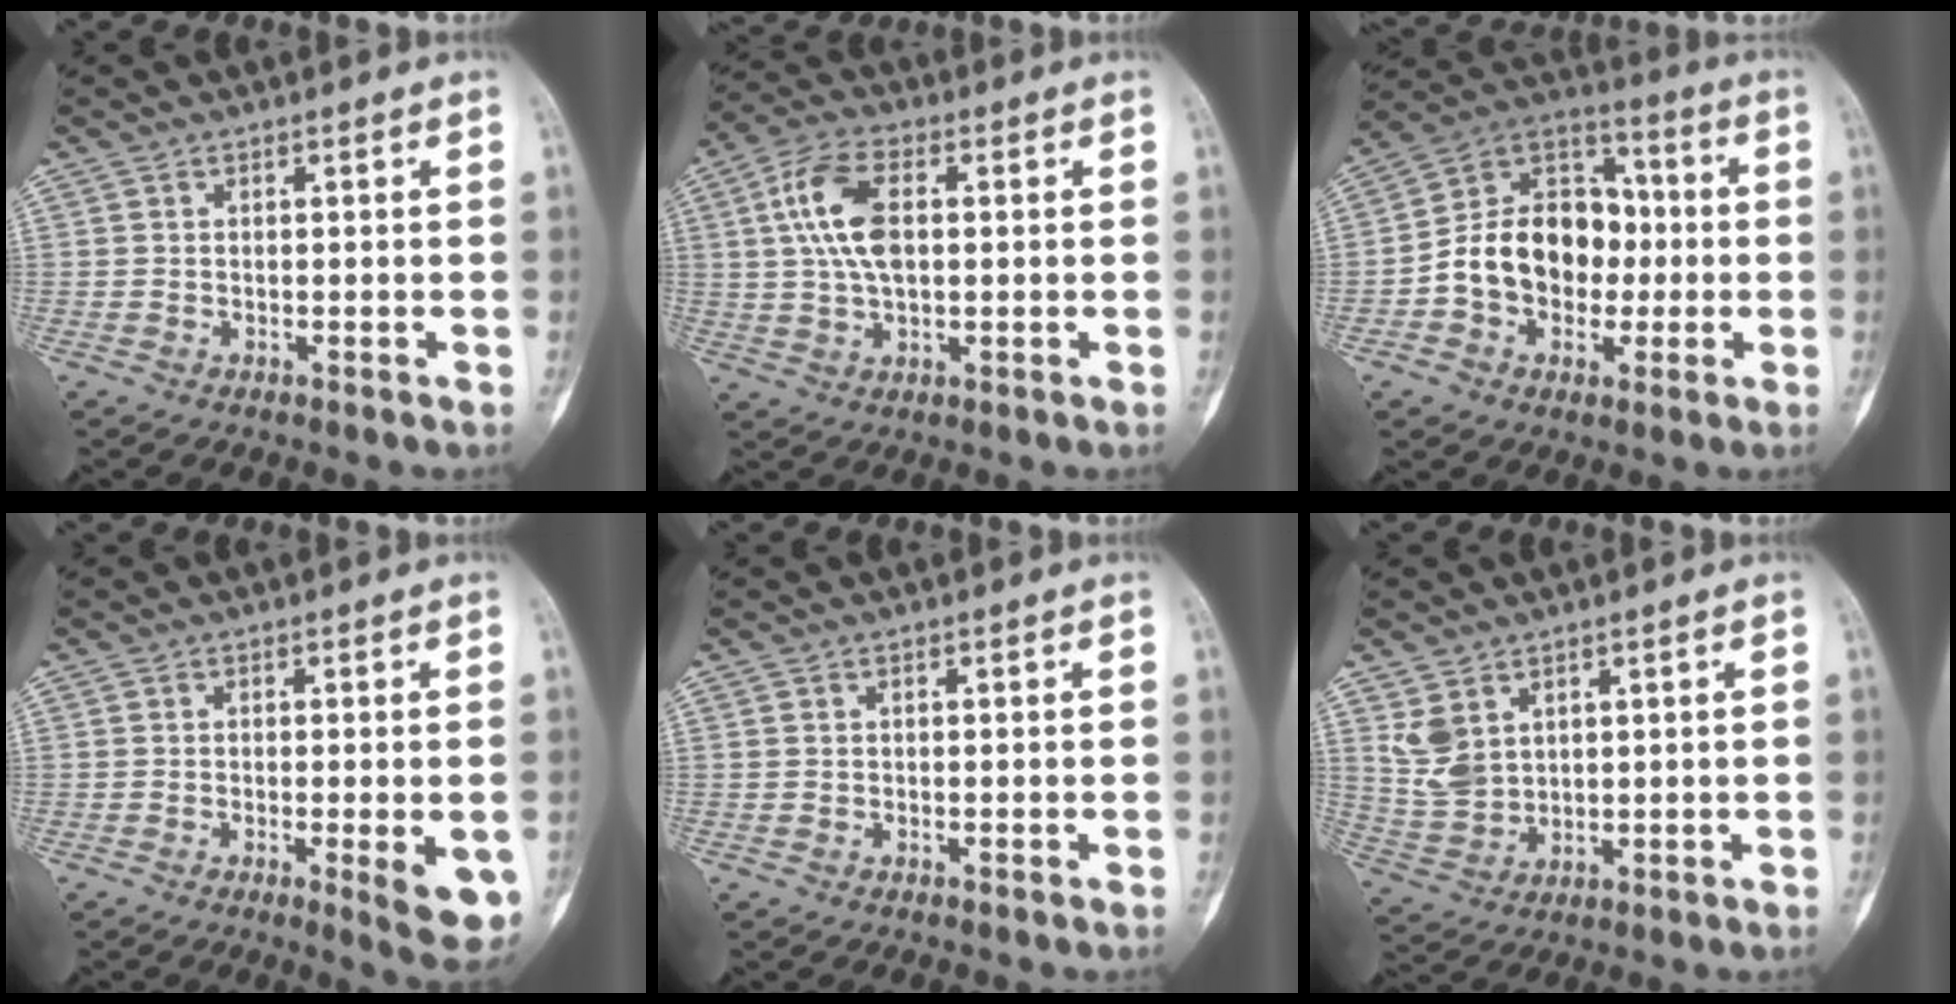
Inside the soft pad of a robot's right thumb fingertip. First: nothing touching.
{"total": 10.7, "force": [1.8, 5.6, 8.9], "torque": [-0.179, 0.010, 0.033]}
{"total": 16.9, "force": [-1.8, 12.9, 10.8], "torque": [-0.129, 0.041, -0.035]}
{"total": 7.5, "force": [-2.0, 1.9, 7.0], "torque": [-0.079, -0.014, -0.023]}
{"total": 0.0}
{"total": 6.6, "force": [3.1, 4.5, 3.7], "torque": [-0.064, -0.014, 0.079]}